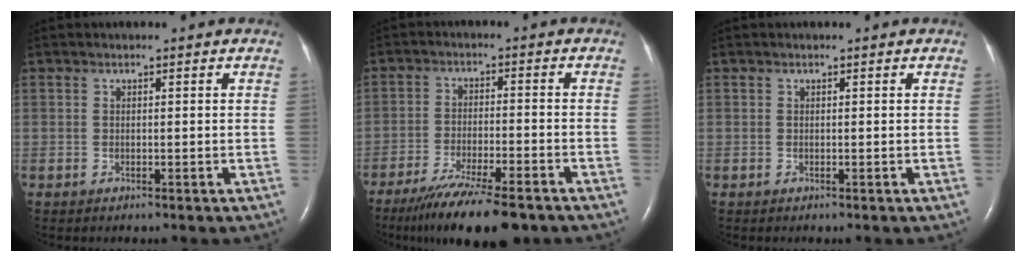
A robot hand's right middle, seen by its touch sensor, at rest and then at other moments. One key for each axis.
{"total": 13.6, "fx": -10.6, "fy": 1.6, "fz": 8.3, "tx": -0.141, "ty": -0.036, "tz": -0.170}
{"total": 0.0}